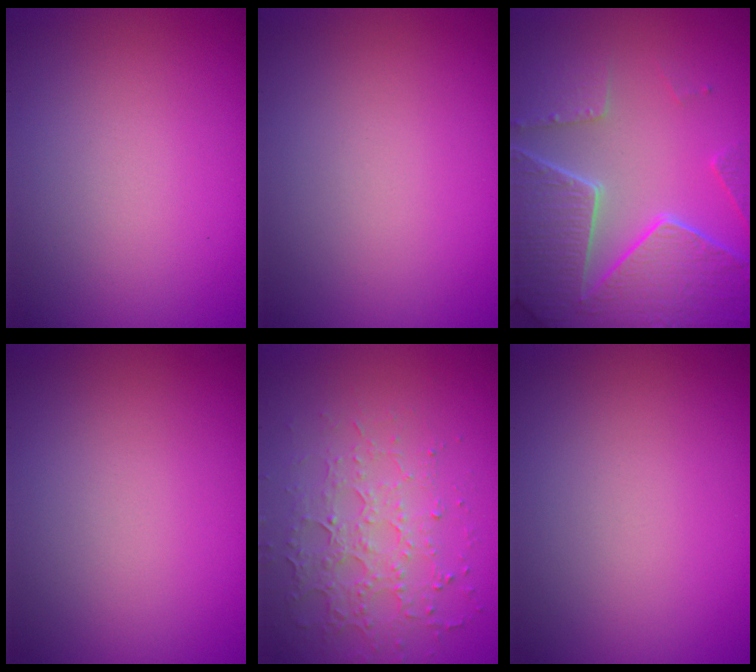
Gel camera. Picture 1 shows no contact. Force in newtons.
{"total": 0.0}
{"total": 8.3, "press": 5.9, "slide": 5.8}
{"total": 0.0}
{"total": 3.5, "press": 3.3, "slide": 1.0}
{"total": 0.0}